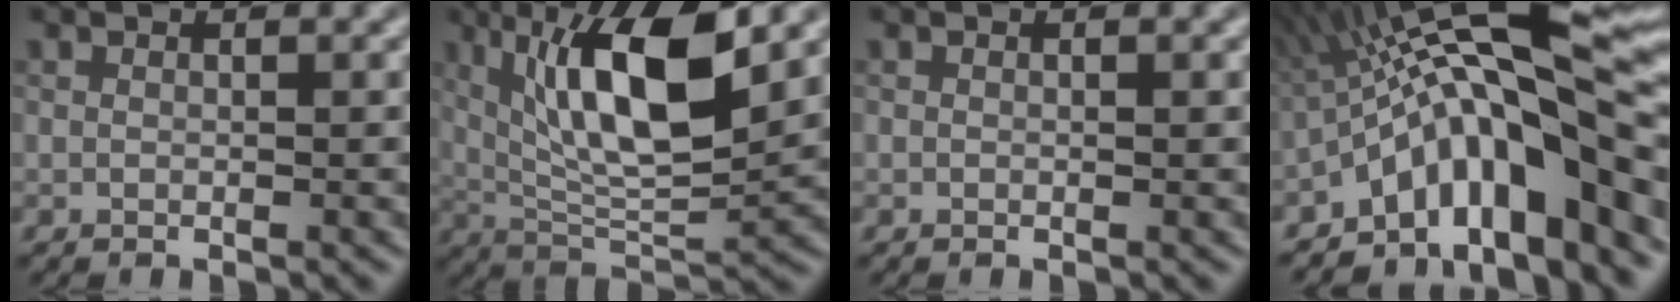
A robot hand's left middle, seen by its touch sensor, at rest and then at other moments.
{"total": 9.0, "force": [3.0, 2.8, 8.0], "torque": [-0.142, -0.003, 0.066]}
{"total": 0.0}
{"total": 14.0, "force": [-4.6, 3.7, 12.7], "torque": [-0.165, 0.040, -0.068]}